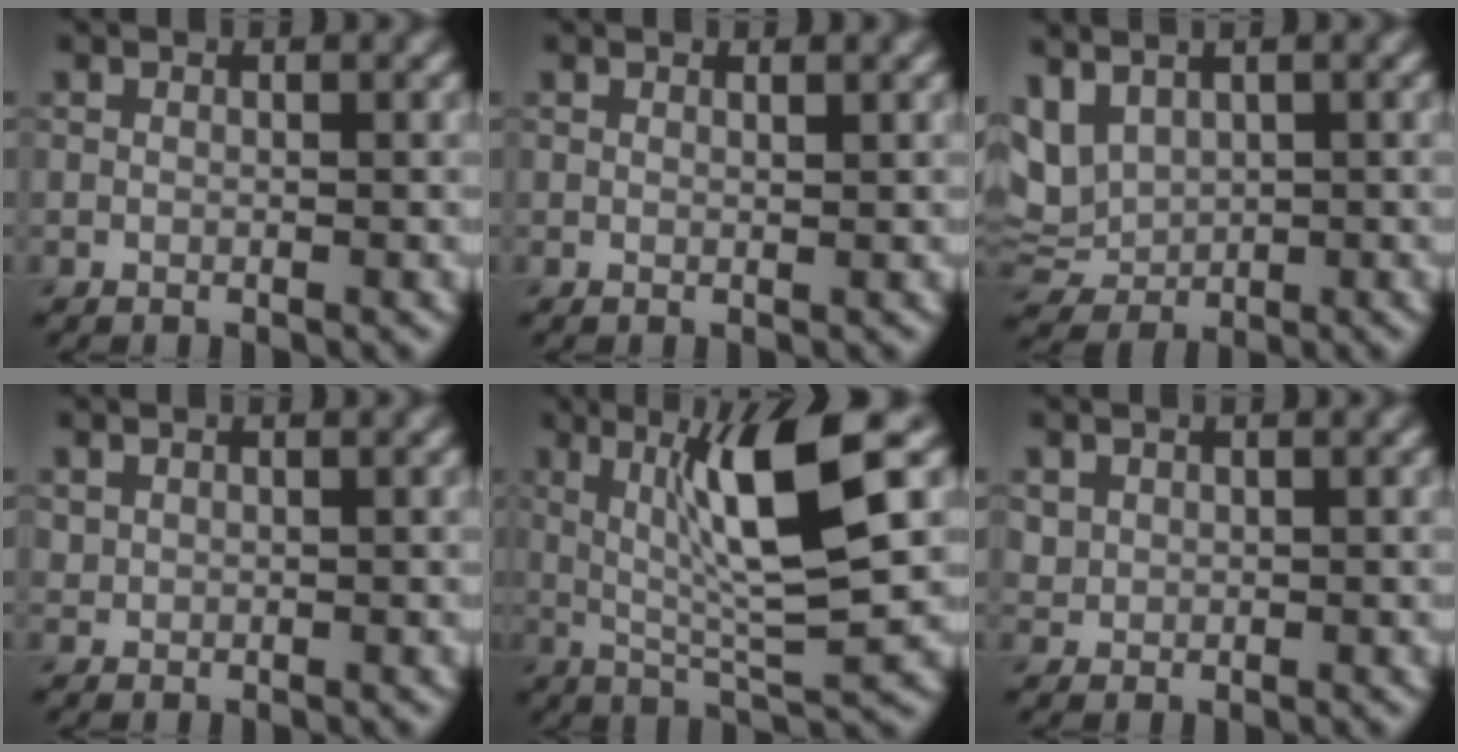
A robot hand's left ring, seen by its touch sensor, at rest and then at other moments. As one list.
[{"total": 0.6, "force": [0.5, 0.1, 0.3], "torque": [0.000, 0.001, 0.008]}, {"total": 5.3, "force": [2.1, 3.4, 3.4], "torque": [-0.082, 0.003, 0.049]}, {"total": 0.6, "force": [0.4, 0.4, 0.1], "torque": [-0.001, -0.002, 0.012]}, {"total": 9.0, "force": [2.3, 1.5, 8.5], "torque": [-0.140, -0.005, 0.044]}, {"total": 0.9, "force": [0.4, 0.8, 0.2], "torque": [-0.002, -0.003, 0.014]}]